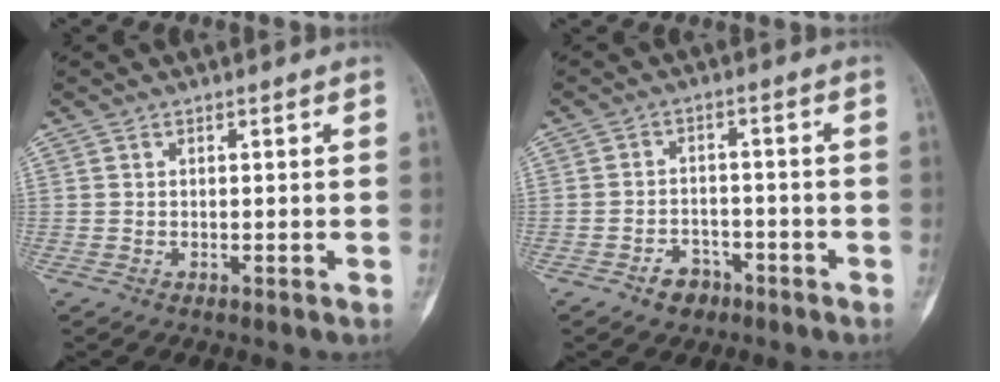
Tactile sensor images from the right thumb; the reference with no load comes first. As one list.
[{"total": 4.4, "force": [-2.8, 3.0, 1.5], "torque": [-0.007, 0.026, -0.041]}]